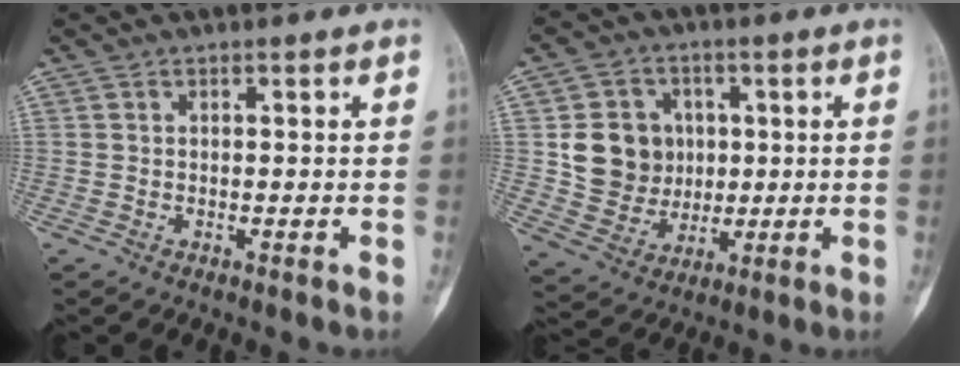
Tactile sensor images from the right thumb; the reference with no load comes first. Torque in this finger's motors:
{"motor_torque": [1.17, 0.94, 0.29, -0.48, -0.01]}